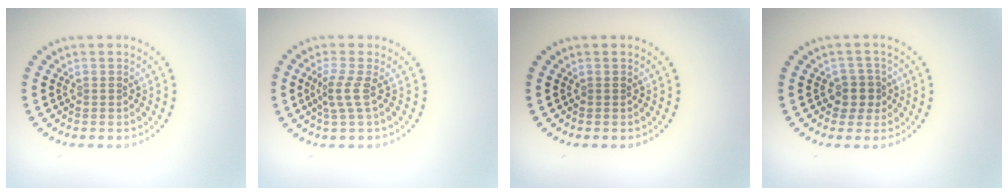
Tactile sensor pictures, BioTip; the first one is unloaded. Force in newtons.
{"total": 2.0, "press": 1.3, "slide": 1.6}
{"total": 0.0}
{"total": 2.2, "press": 1.9, "slide": 1.2}